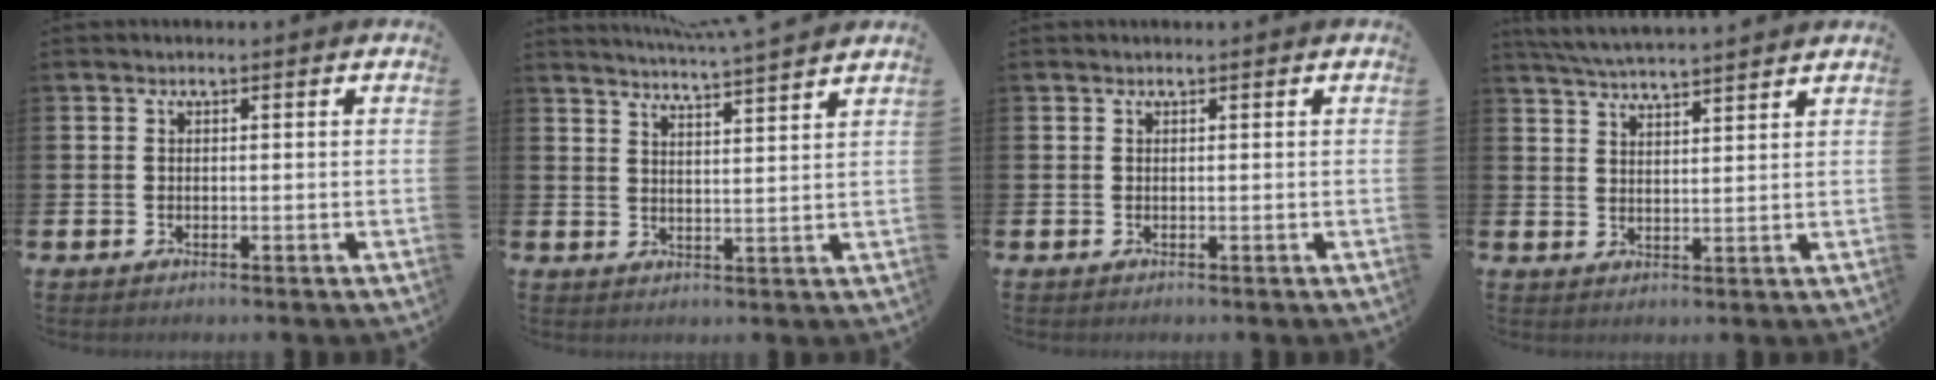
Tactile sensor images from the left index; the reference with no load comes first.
{"total": 4.8, "force": [4.6, -1.1, 0.7], "torque": [-0.021, -0.036, 0.078]}
{"total": 0.0}
{"total": 4.8, "force": [4.8, -0.3, 0.7], "torque": [-0.028, -0.023, 0.086]}